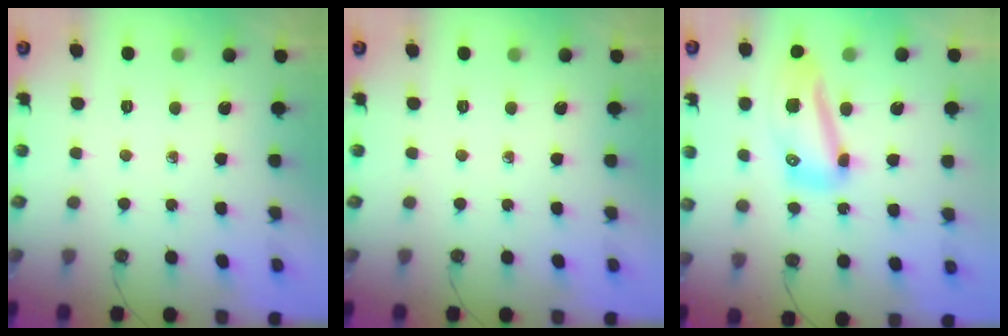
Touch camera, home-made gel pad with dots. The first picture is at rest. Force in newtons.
{"total": 0.0}
{"total": 11.8, "press": 11.7, "slide": 1.5}